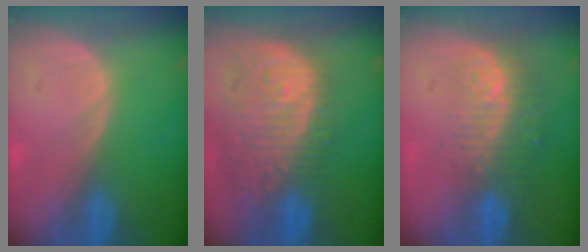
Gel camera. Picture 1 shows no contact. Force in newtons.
{"total": 12.7, "press": 11.0, "slide": 6.3}
{"total": 9.9, "press": 8.1, "slide": 5.7}